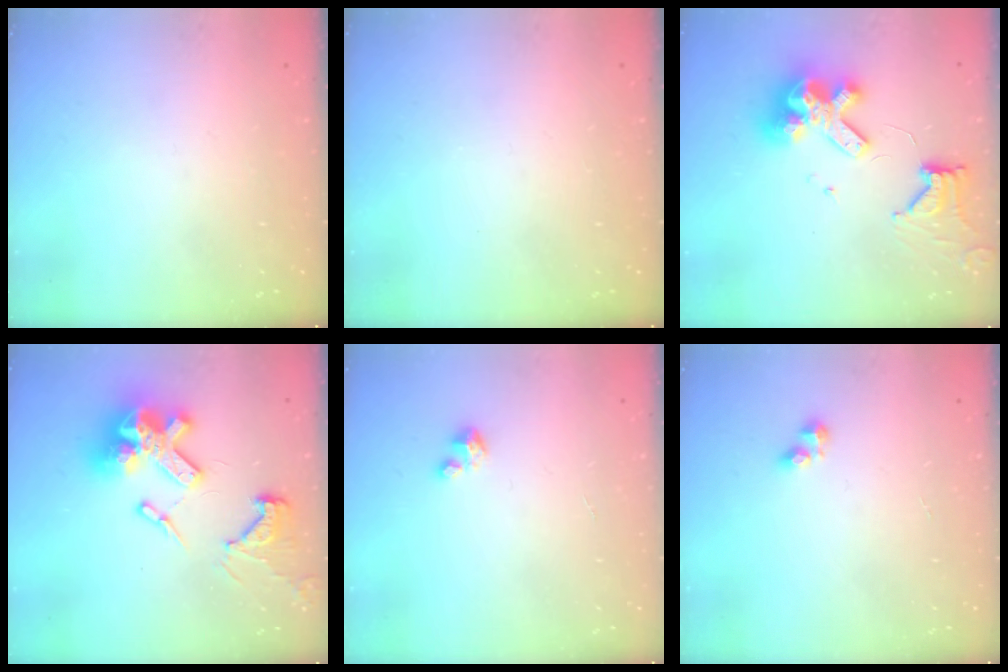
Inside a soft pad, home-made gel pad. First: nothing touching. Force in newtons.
{"total": 0.0}
{"total": 13.8, "press": 13.7, "slide": 1.6}
{"total": 23.0, "press": 22.8, "slide": 2.4}
{"total": 1.7, "press": 1.6, "slide": 0.1}
{"total": 3.3, "press": 3.3, "slide": 0.4}